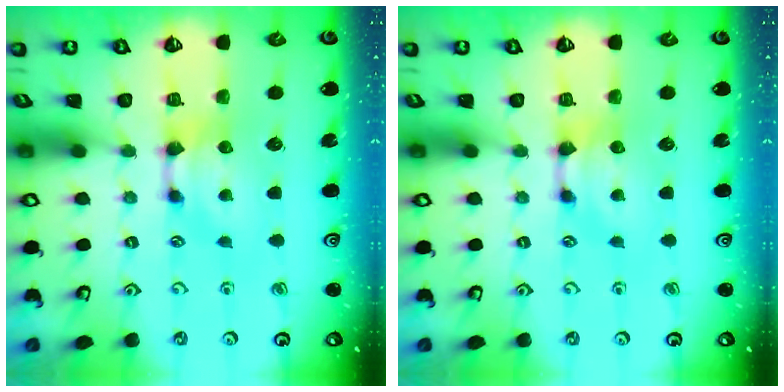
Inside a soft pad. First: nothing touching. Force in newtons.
{"total": 0.0}